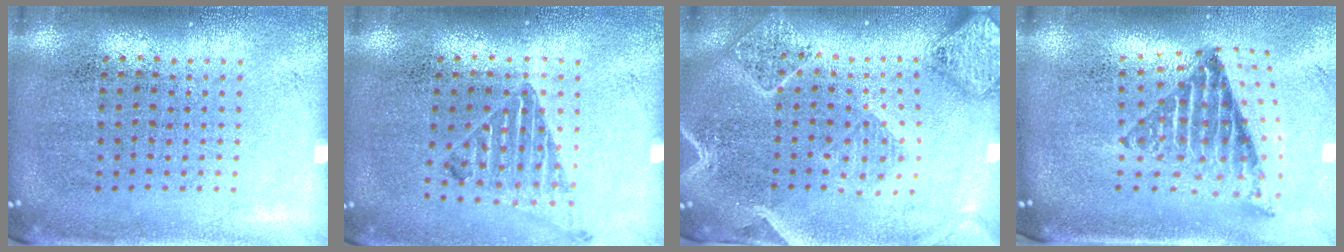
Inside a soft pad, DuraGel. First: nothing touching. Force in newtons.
{"total": 1.0, "press": 1.0, "slide": 0.1}
{"total": 2.4, "press": 2.2, "slide": 0.8}
{"total": 1.8, "press": 1.4, "slide": 1.1}